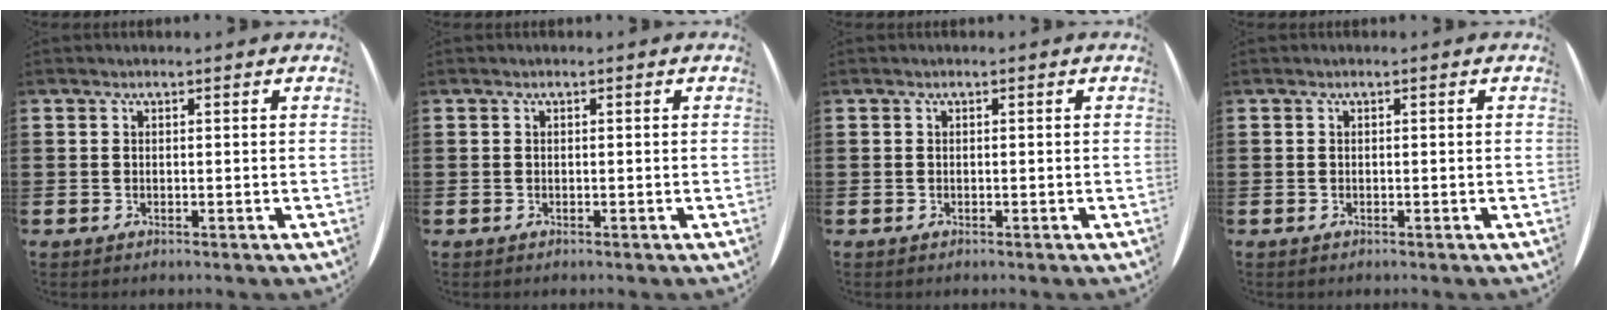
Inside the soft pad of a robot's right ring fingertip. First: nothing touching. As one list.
[{"total": 0.0}, {"total": 0.0}, {"total": 0.0}]